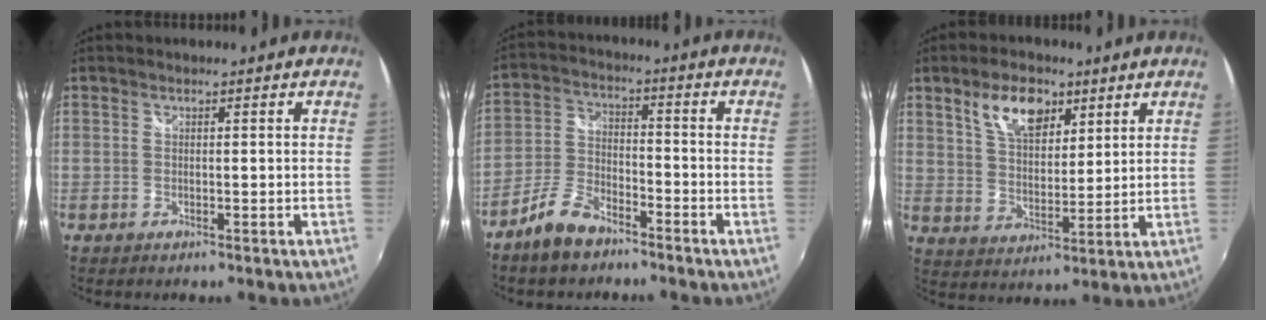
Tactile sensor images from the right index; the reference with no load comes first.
{"total": 8.1, "force": [-6.1, 3.3, 4.1], "torque": [-0.093, 0.008, -0.120]}
{"total": 9.8, "force": [5.5, 5.1, 6.3], "torque": [-0.113, 0.015, 0.101]}